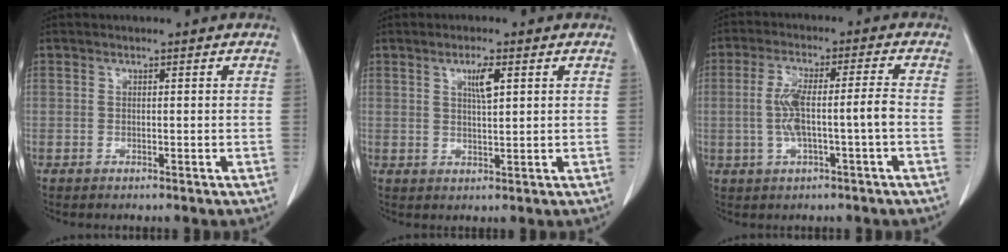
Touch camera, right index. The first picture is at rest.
{"total": 3.4, "force": [1.4, 0.4, 3.0], "torque": [-0.053, -0.001, 0.024]}
{"total": 7.3, "force": [-0.9, 0.4, 7.2], "torque": [-0.143, 0.018, -0.012]}